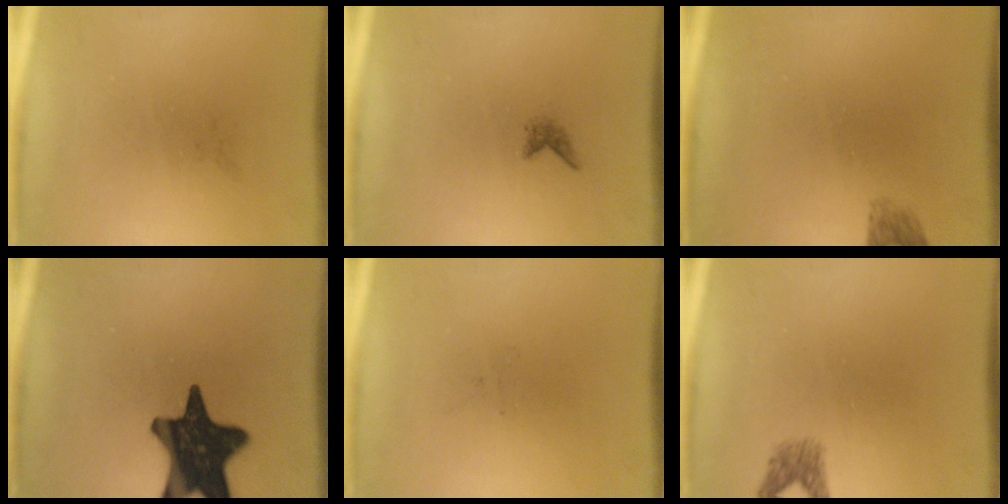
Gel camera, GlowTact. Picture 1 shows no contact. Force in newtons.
{"total": 0.8}
{"total": 1.7}
{"total": 17.4}
{"total": 0.0}
{"total": 1.8}